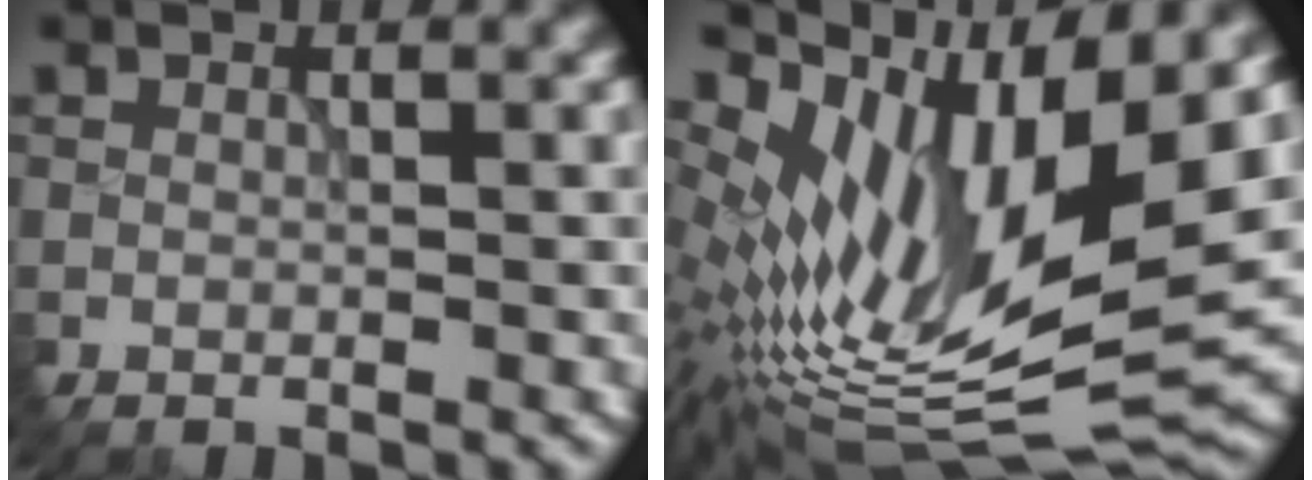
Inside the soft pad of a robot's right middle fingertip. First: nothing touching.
{"total": 13.9, "force": [3.8, 5.1, 12.3], "torque": [-0.244, 0.003, 0.081]}